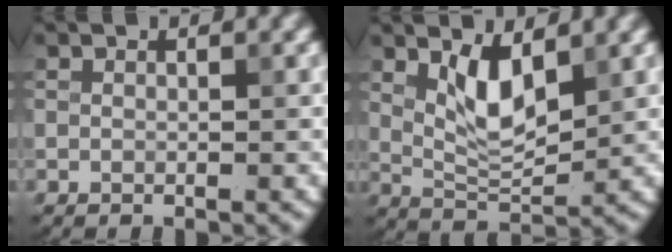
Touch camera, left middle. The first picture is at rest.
{"total": 4.2, "force": [1.7, 1.6, 3.5], "torque": [-0.073, -0.006, 0.035]}